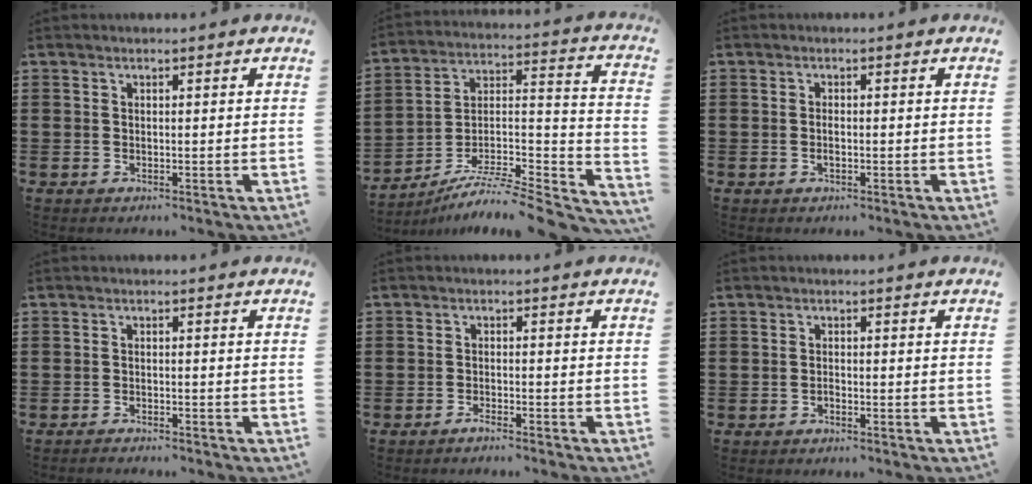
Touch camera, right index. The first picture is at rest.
{"total": 7.8, "force": [-6.4, 0.9, 4.4], "torque": [-0.070, -0.001, -0.128]}
{"total": 1.1, "force": [-0.3, 0.4, 0.9], "torque": [-0.019, -0.004, -0.005]}
{"total": 1.2, "force": [-1.2, 0.0, -0.1], "torque": [-0.002, 0.003, -0.024]}
{"total": 1.6, "force": [-1.5, -0.3, 0.4], "torque": [-0.007, 0.001, -0.029]}
{"total": 0.7, "force": [-0.6, 0.2, 0.3], "torque": [-0.007, -0.002, -0.011]}